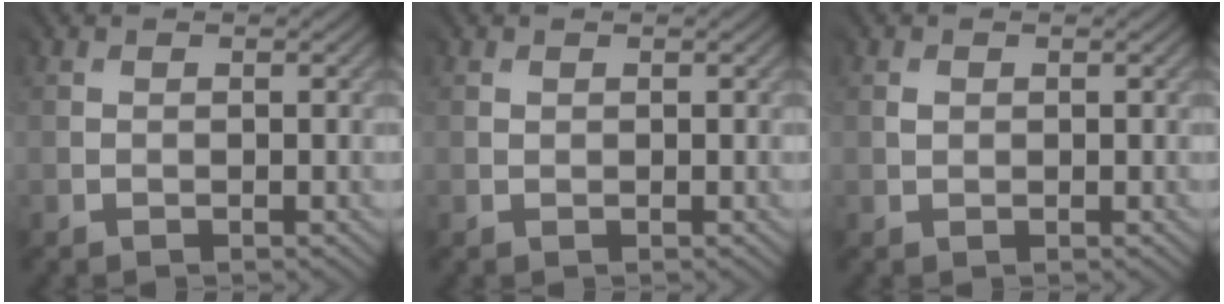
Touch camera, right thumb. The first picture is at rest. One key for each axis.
{"total": 0.6, "fx": 0.5, "fy": 0.3, "fz": 0.0, "tx": 0.001, "ty": -0.002, "tz": 0.011}
{"total": 0.6, "fx": 0.4, "fy": 0.4, "fz": -0.2, "tx": 0.001, "ty": -0.002, "tz": 0.008}